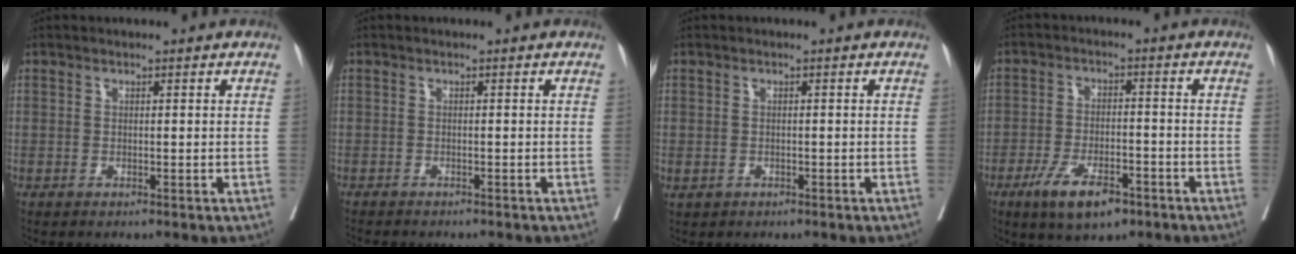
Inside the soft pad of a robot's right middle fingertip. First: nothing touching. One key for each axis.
{"total": 5.0, "fx": -4.4, "fy": 1.0, "fz": 2.1, "tx": -0.026, "ty": -0.006, "tz": -0.056}
{"total": 1.7, "fx": -0.6, "fy": 1.3, "fz": 0.9, "tx": -0.025, "ty": 0.004, "tz": 0.000}
{"total": 8.4, "fx": -5.0, "fy": 3.0, "fz": 6.0, "tx": -0.109, "ty": -0.007, "tz": -0.081}